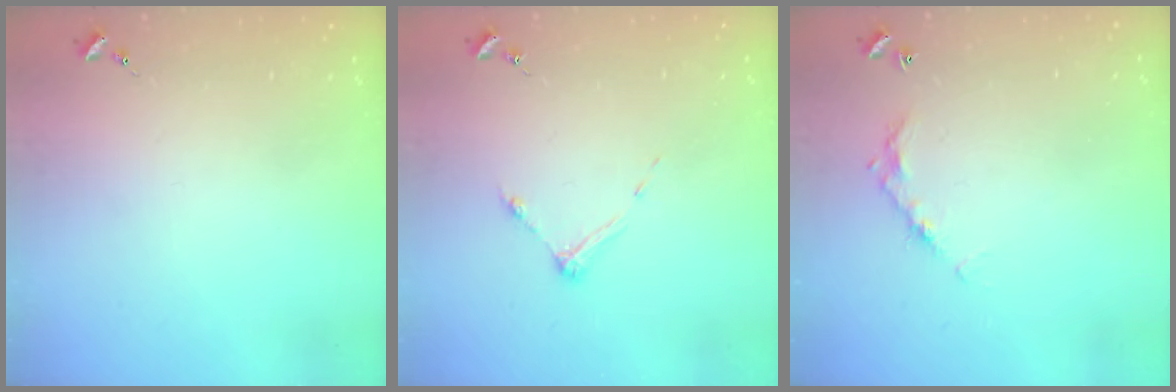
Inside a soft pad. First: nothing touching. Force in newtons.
{"total": 6.9, "press": 6.9, "slide": 0.5}
{"total": 5.8, "press": 5.8, "slide": 0.3}